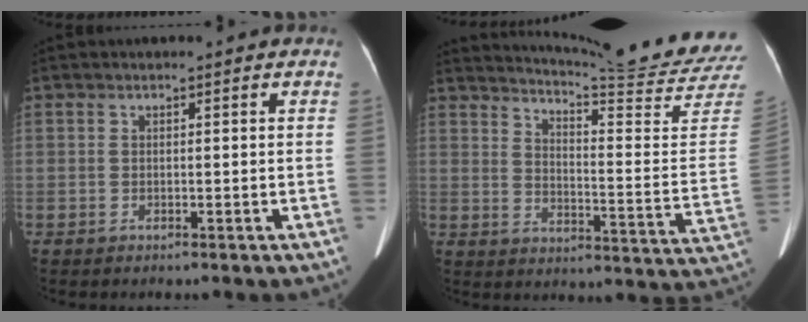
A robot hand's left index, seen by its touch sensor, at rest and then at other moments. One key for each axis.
{"total": 22.1, "fx": 20.6, "fy": -2.0, "fz": 7.6, "tx": -0.131, "ty": -0.124, "tz": 0.256}